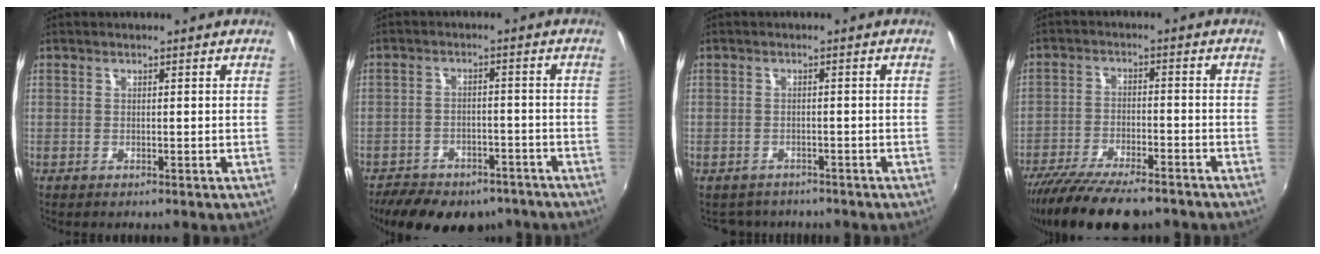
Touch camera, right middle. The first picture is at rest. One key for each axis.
{"total": 17.5, "fx": -13.3, "fy": 8.3, "fz": 7.9, "tx": -0.170, "ty": -0.008, "tz": -0.176}
{"total": 3.8, "fx": -3.4, "fy": 1.8, "fz": 0.4, "tx": -0.017, "ty": -0.009, "tz": -0.051}
{"total": 14.9, "fx": -12.1, "fy": 3.9, "fz": 7.8, "tx": -0.162, "ty": -0.039, "tz": -0.200}